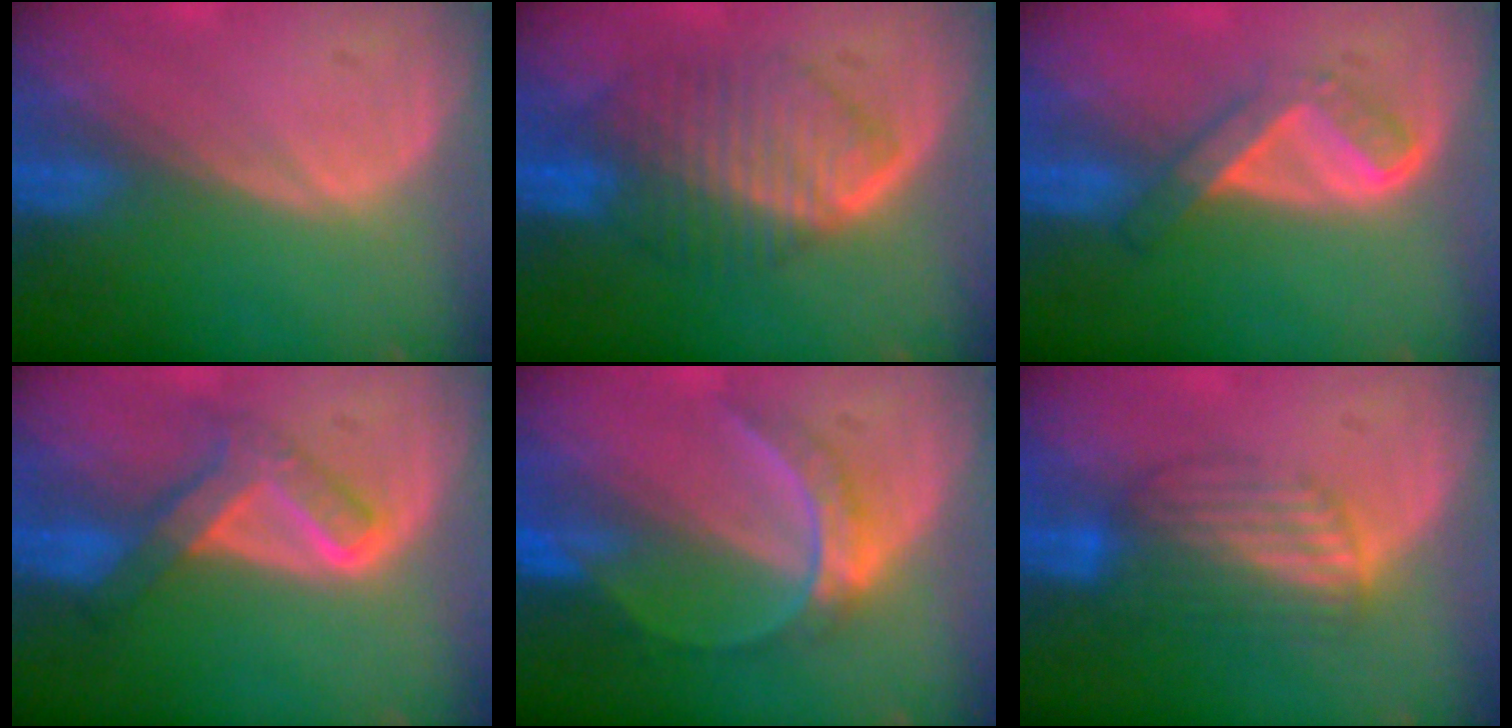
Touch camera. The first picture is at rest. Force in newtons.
{"total": 7.5, "press": 7.5, "slide": 0.4}
{"total": 5.2, "press": 4.4, "slide": 2.9}
{"total": 5.7, "press": 5.6, "slide": 1.2}
{"total": 6.3, "press": 5.5, "slide": 3.2}
{"total": 6.9, "press": 5.8, "slide": 3.8}